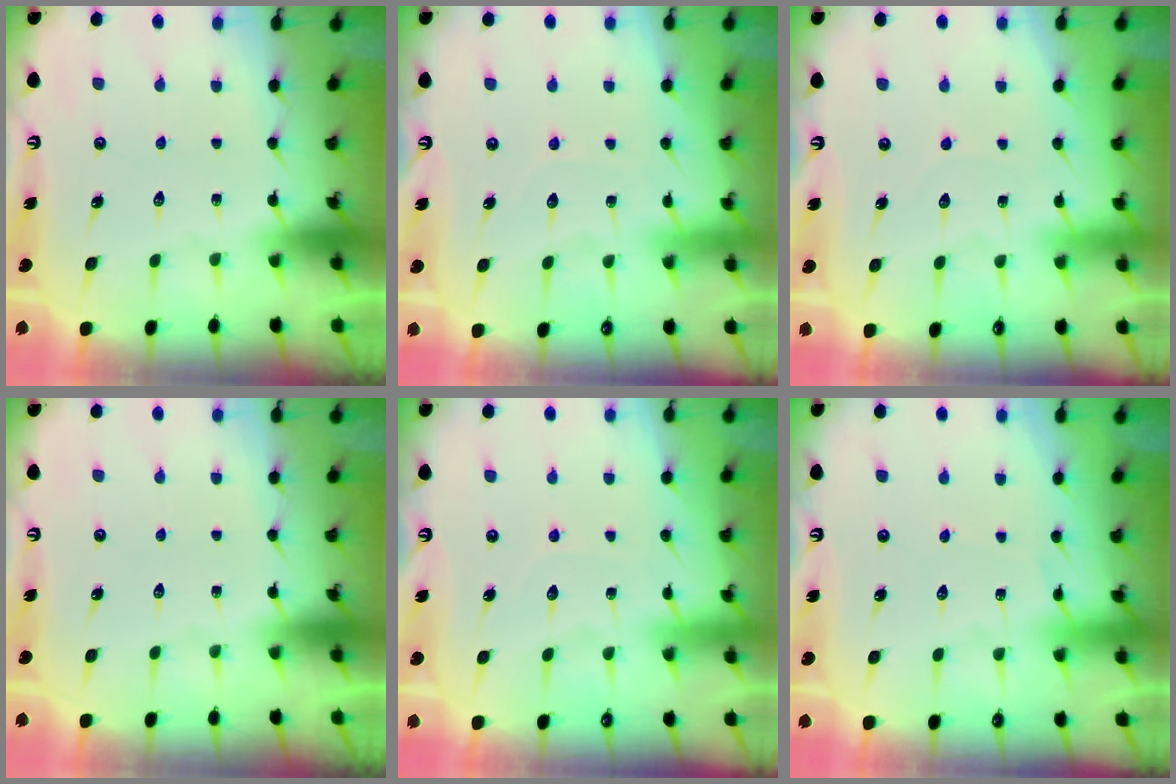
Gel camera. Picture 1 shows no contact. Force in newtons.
{"total": 5.4, "press": 5.4, "slide": 0.5}
{"total": 2.4, "press": 2.4, "slide": 0.3}
{"total": 0.0}
{"total": 5.4, "press": 5.4, "slide": 0.5}
{"total": 3.5, "press": 3.4, "slide": 0.5}